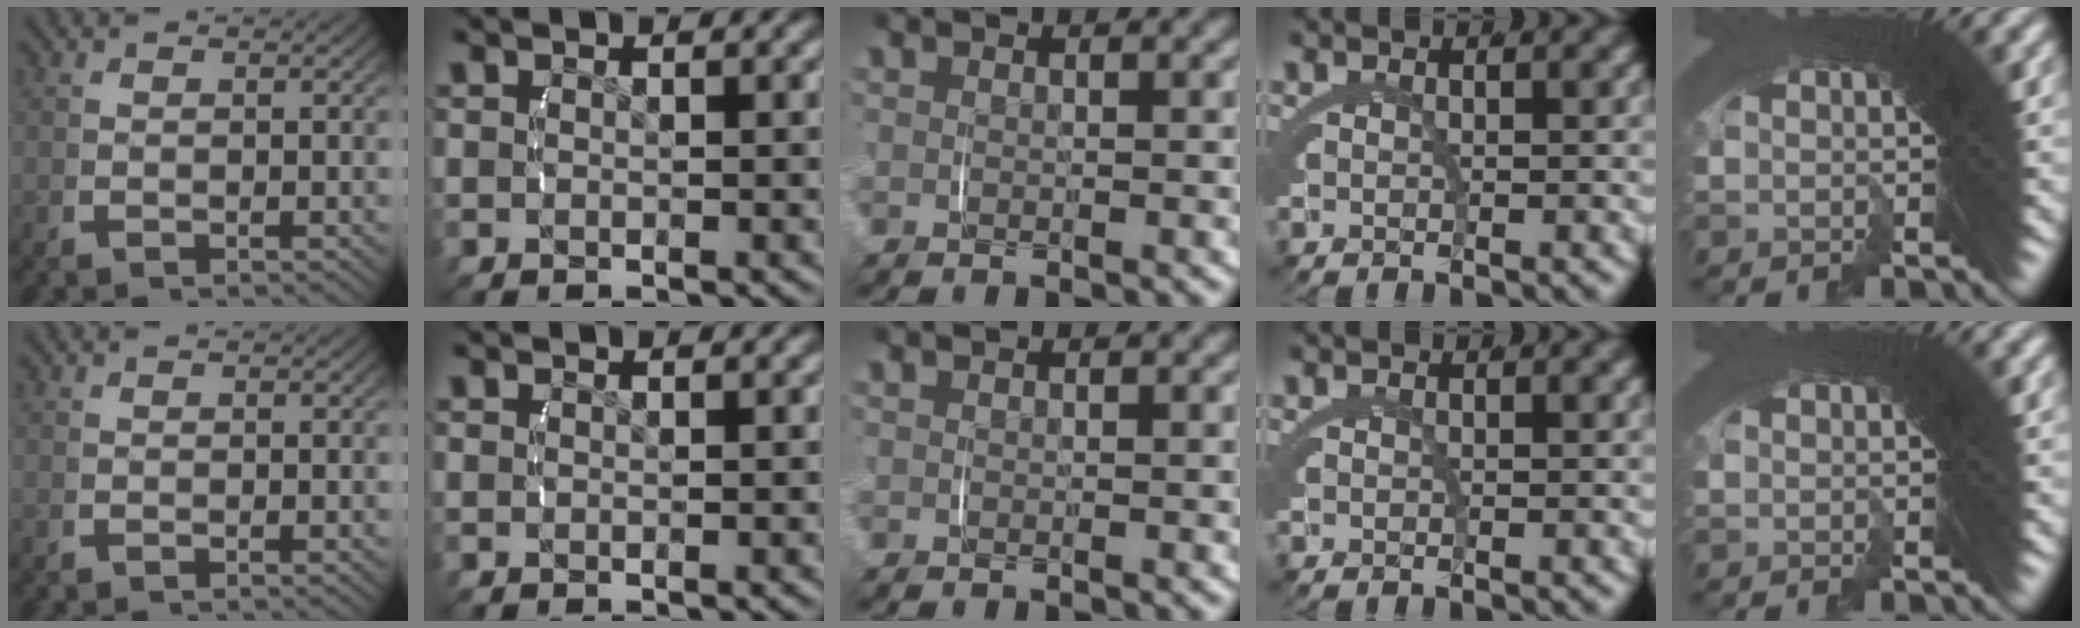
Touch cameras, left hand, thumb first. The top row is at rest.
{}